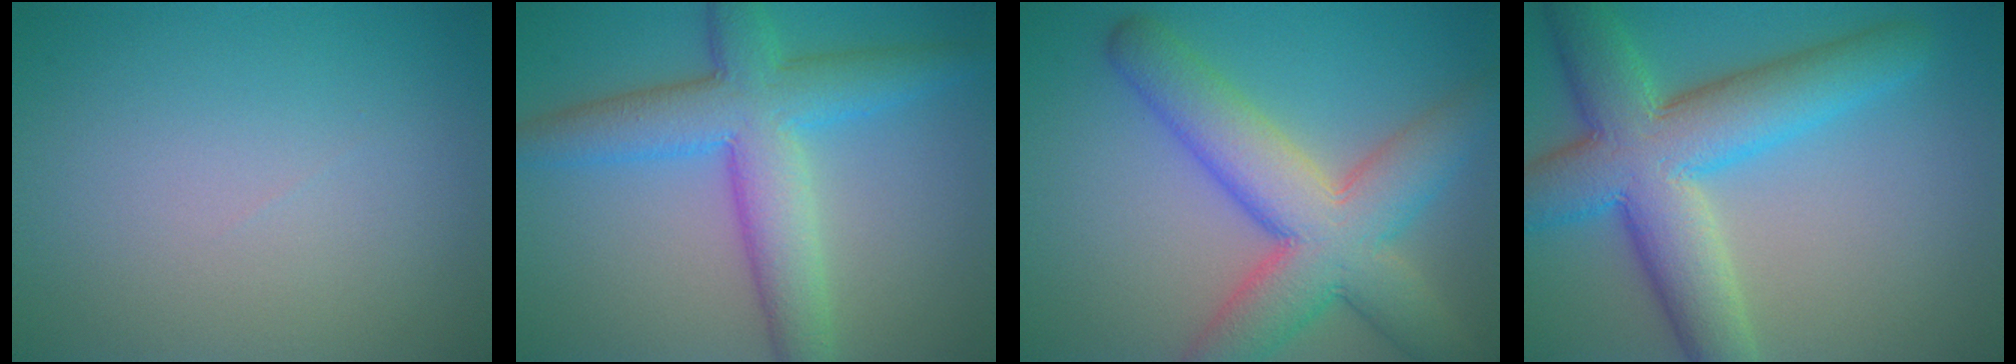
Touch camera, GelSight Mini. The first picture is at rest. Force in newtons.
{"total": 7.4, "press": 7.4, "slide": 0.1}
{"total": 9.2, "press": 9.2, "slide": 0.3}
{"total": 10.1, "press": 10.1, "slide": 0.5}